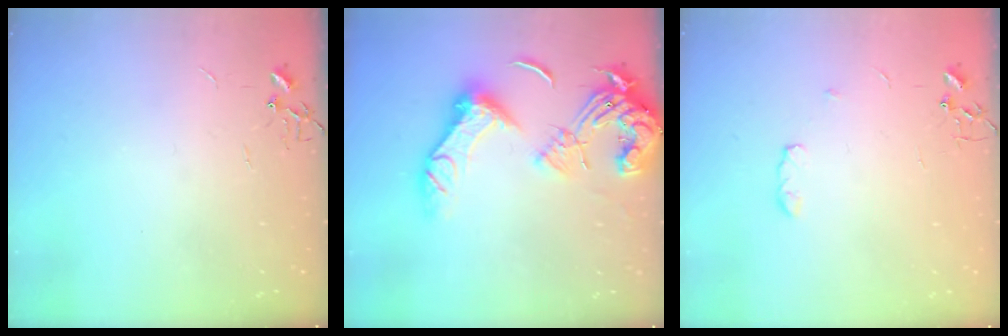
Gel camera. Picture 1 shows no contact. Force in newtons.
{"total": 19.6, "press": 19.6, "slide": 1.8}
{"total": 4.9, "press": 4.9, "slide": 0.8}